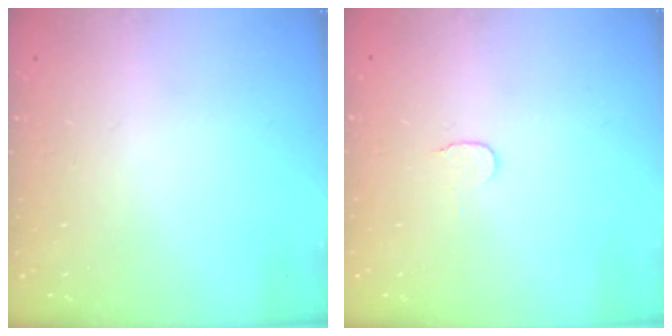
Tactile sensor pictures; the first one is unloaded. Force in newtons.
{"total": 3.5, "press": 3.5, "slide": 0.4}